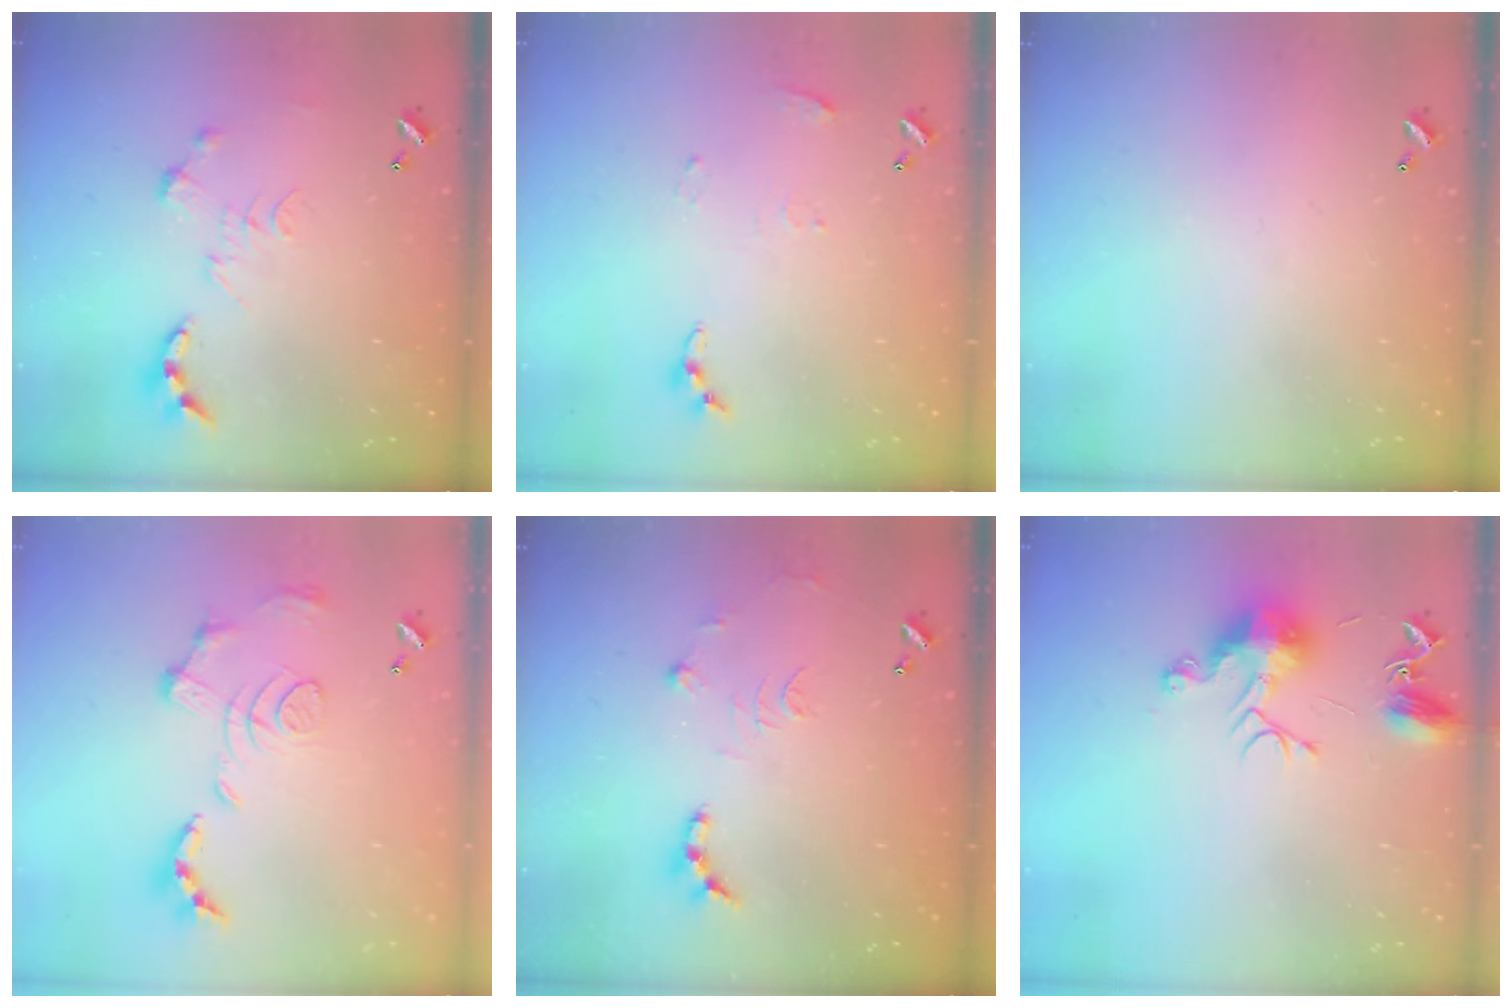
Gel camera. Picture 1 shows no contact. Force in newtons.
{"total": 5.4, "press": 5.4, "slide": 0.6}
{"total": 0.0}
{"total": 1.6, "press": 0.9, "slide": 1.3}
{"total": 9.4, "press": 9.4, "slide": 0.4}
{"total": 9.5, "press": 9.5, "slide": 0.2}